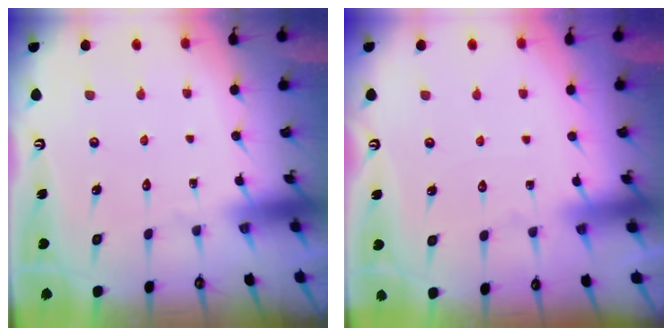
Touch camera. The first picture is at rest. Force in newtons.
{"total": 2.0, "press": 2.0, "slide": 0.3}